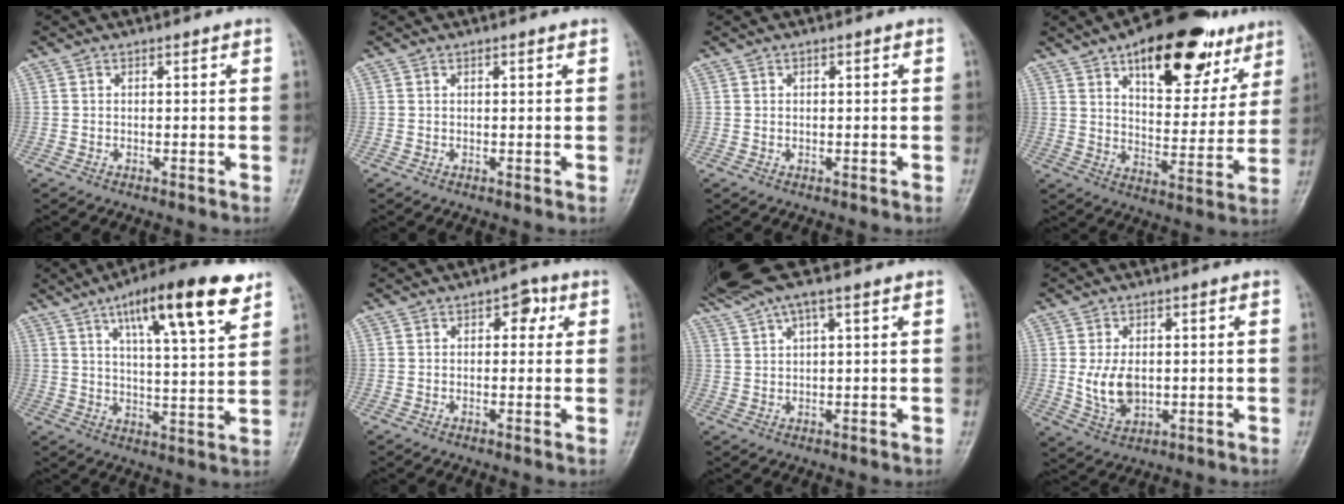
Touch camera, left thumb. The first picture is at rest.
{"total": 0.7, "force": [0.4, 0.1, 0.5], "torque": [-0.007, 0.000, 0.005]}
{"total": 0.0}
{"total": 22.3, "force": [12.7, 10.6, 14.9], "torque": [-0.164, -0.037, 0.192]}
{"total": 17.3, "force": [9.7, 4.1, 13.8], "torque": [-0.195, -0.030, 0.150]}
{"total": 3.6, "force": [1.3, 2.2, 2.6], "torque": [-0.010, 0.003, 0.009]}
{"total": 9.2, "force": [6.1, 1.8, 6.6], "torque": [-0.142, 0.025, 0.120]}
{"total": 6.9, "force": [0.0, 4.6, 5.2], "torque": [-0.089, -0.008, 0.010]}